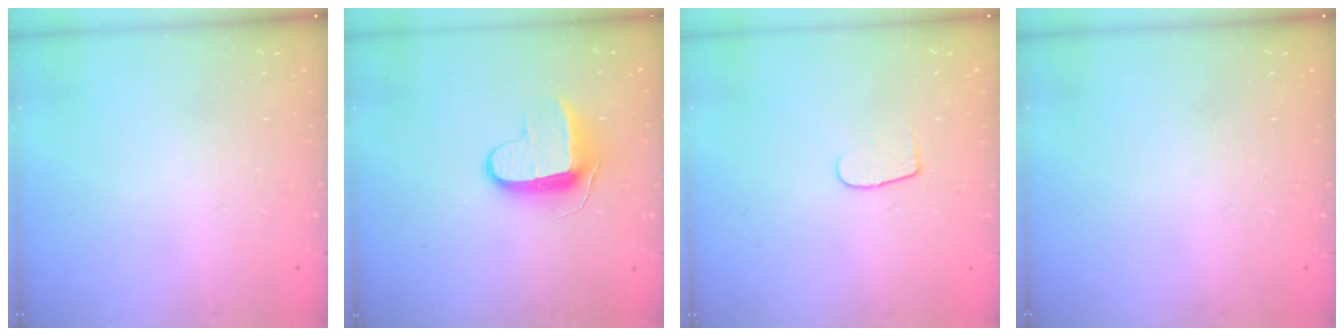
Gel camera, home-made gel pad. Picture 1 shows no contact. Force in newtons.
{"total": 9.2, "press": 9.2, "slide": 0.9}
{"total": 5.2, "press": 5.1, "slide": 0.6}
{"total": 0.0}